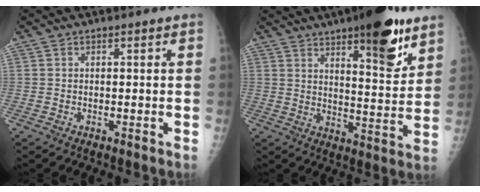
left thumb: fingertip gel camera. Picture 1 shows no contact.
{"total": 16.0, "force": [9.8, 4.6, 11.8], "torque": [-0.134, -0.060, 0.144]}